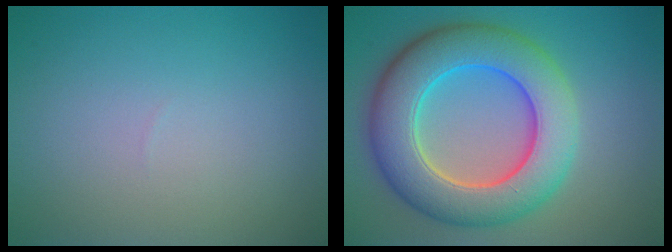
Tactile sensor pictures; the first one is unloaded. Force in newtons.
{"total": 10.1, "press": 10.1, "slide": 0.8}